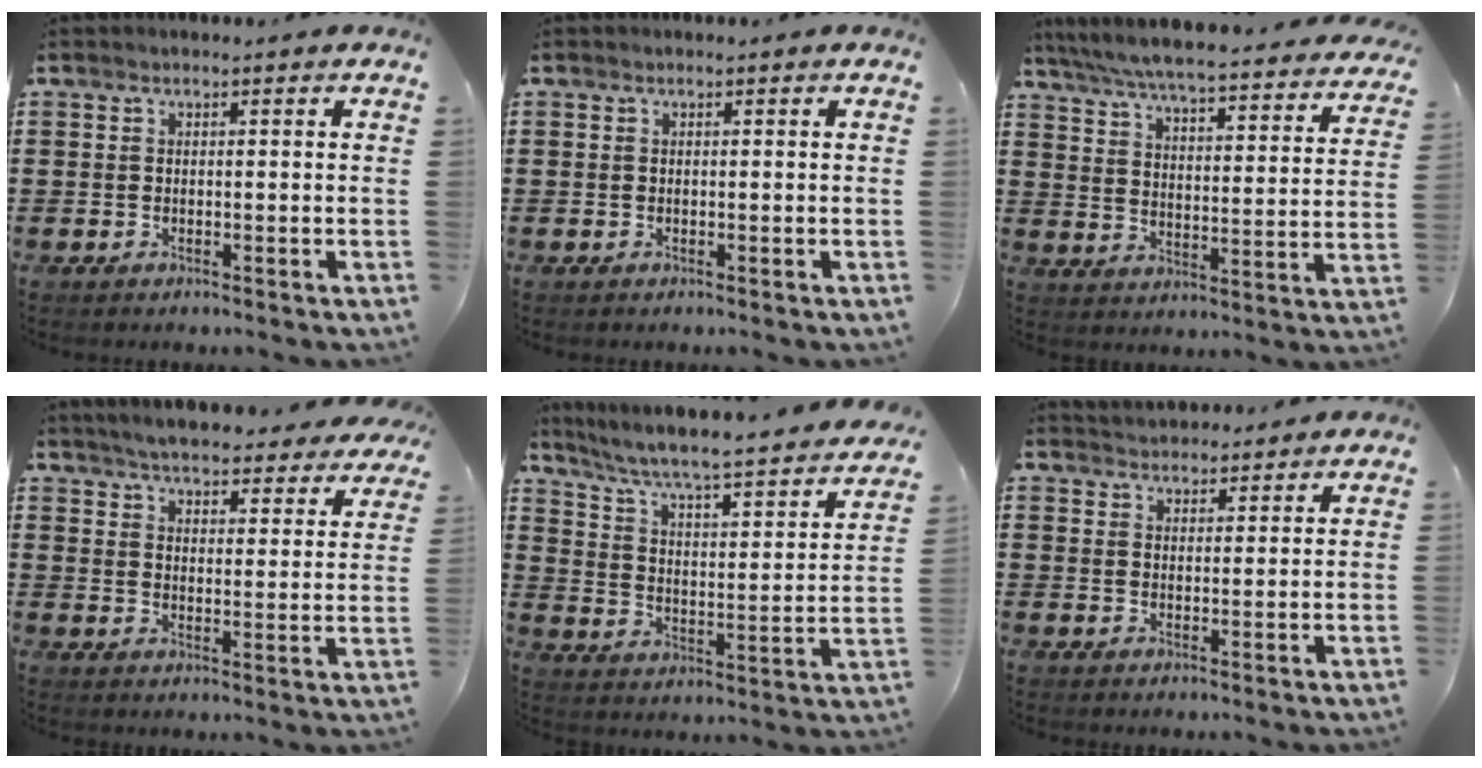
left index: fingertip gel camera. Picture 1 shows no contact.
{"total": 0.0}
{"total": 5.6, "force": [5.3, -0.4, 1.8], "torque": [-0.060, -0.044, 0.086]}
{"total": 5.0, "force": [4.9, -0.2, 0.9], "torque": [-0.041, -0.031, 0.084]}
{"total": 4.4, "force": [3.3, 0.3, 2.8], "torque": [-0.073, -0.041, 0.044]}
{"total": 2.9, "force": [2.8, 0.4, -0.5], "torque": [0.000, -0.008, 0.054]}